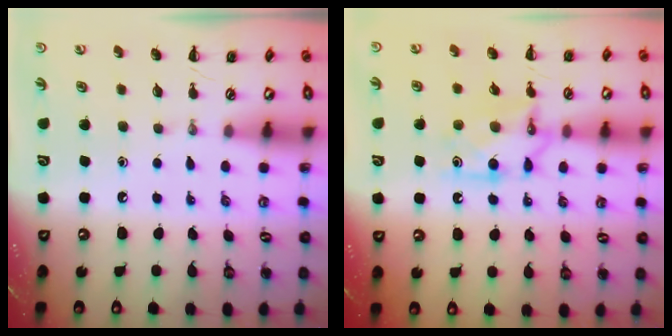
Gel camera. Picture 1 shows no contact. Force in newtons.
{"total": 8.6, "press": 8.6, "slide": 0.9}